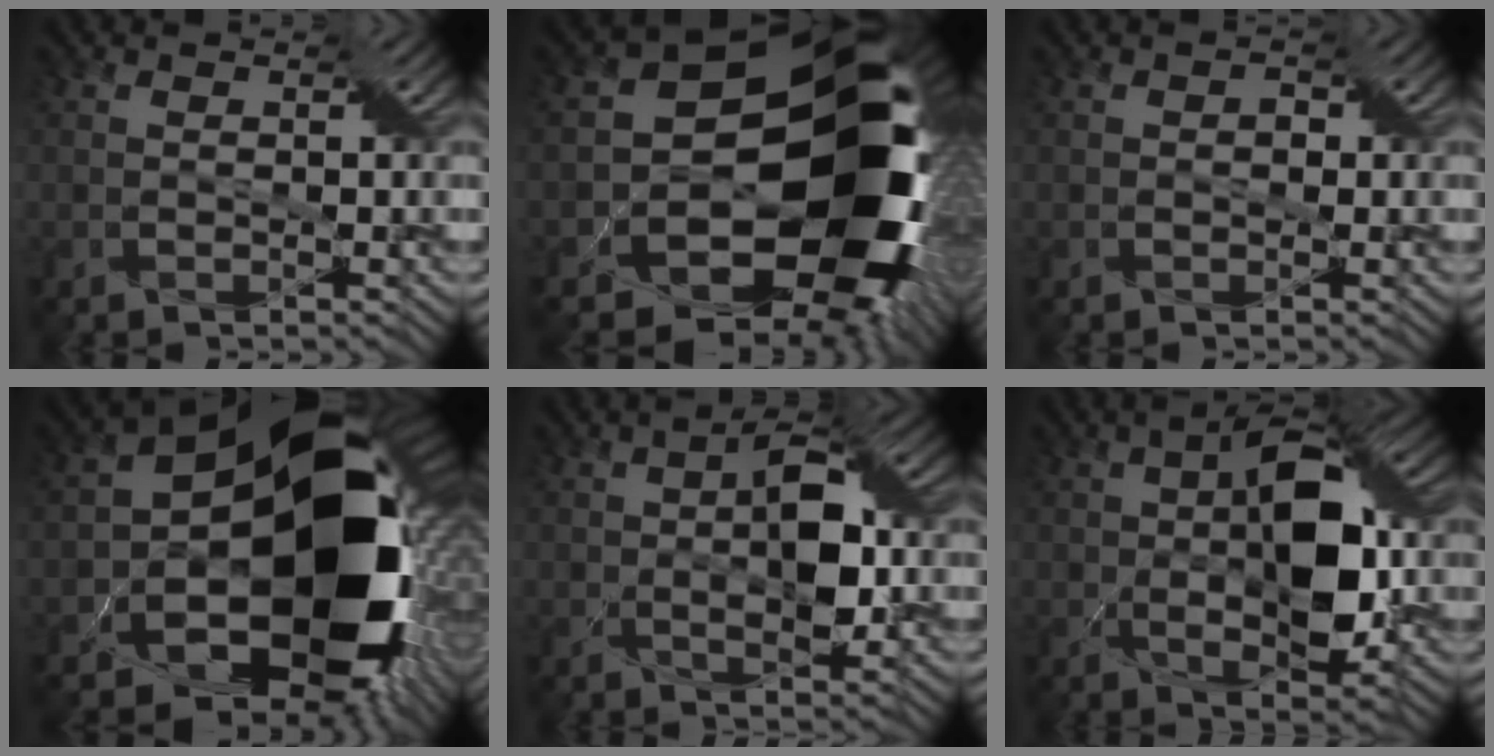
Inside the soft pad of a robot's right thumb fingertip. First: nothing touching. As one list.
[{"total": 19.4, "force": [-2.8, 14.0, 13.0], "torque": [-0.197, -0.040, -0.025]}, {"total": 1.0, "force": [-0.1, 0.7, 0.6], "torque": [-0.008, -0.002, -0.006]}, {"total": 20.6, "force": [-2.1, 13.8, 15.2], "torque": [-0.245, -0.051, -0.005]}, {"total": 6.7, "force": [0.3, 3.2, 5.8], "torque": [-0.107, 0.000, 0.004]}, {"total": 11.4, "force": [0.5, 5.4, 10.1], "torque": [-0.162, 0.002, 0.009]}]